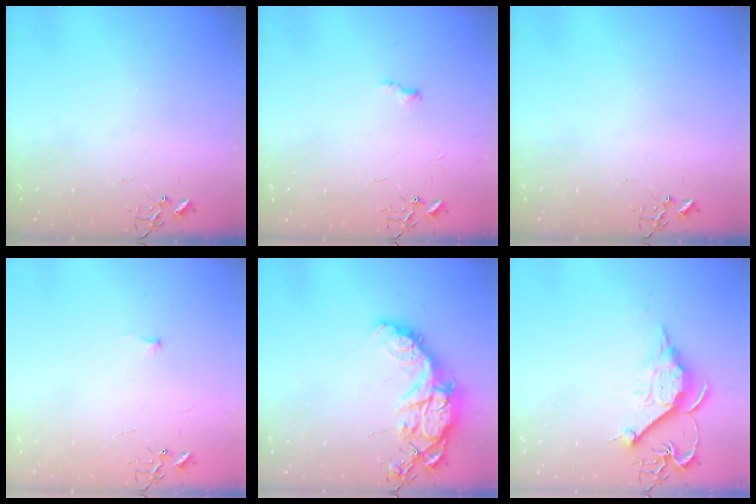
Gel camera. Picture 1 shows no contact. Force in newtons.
{"total": 4.7, "press": 4.7, "slide": 0.7}
{"total": 0.0}
{"total": 3.4, "press": 3.4, "slide": 0.5}
{"total": 16.6, "press": 16.5, "slide": 1.3}
{"total": 11.7, "press": 11.7, "slide": 0.9}